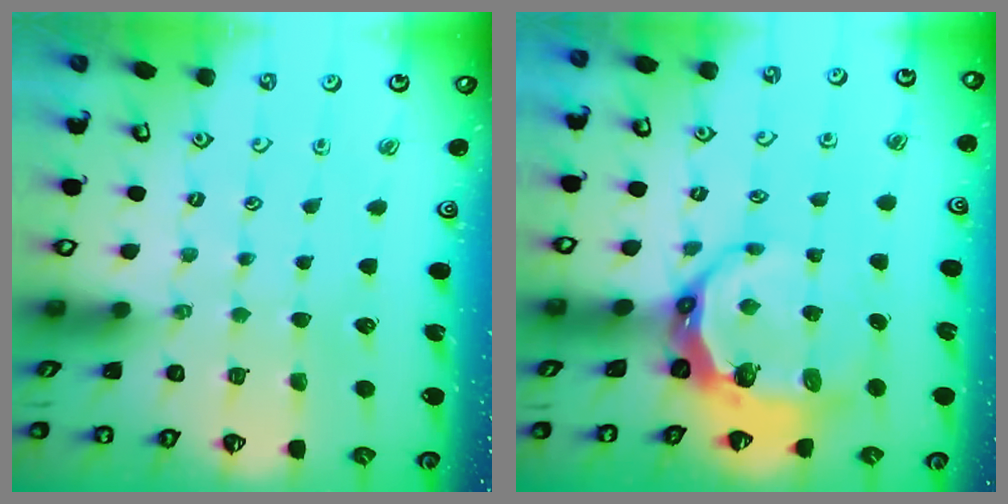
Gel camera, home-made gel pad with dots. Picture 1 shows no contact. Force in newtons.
{"total": 9.6, "press": 8.7, "slide": 4.1}